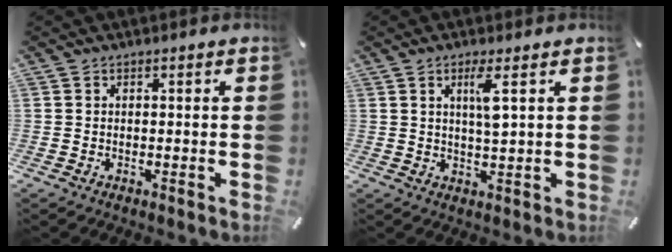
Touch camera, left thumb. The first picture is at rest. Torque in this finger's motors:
{"motor_torque": [1.13, 0.61, 0.44, -0.72, 0.01]}